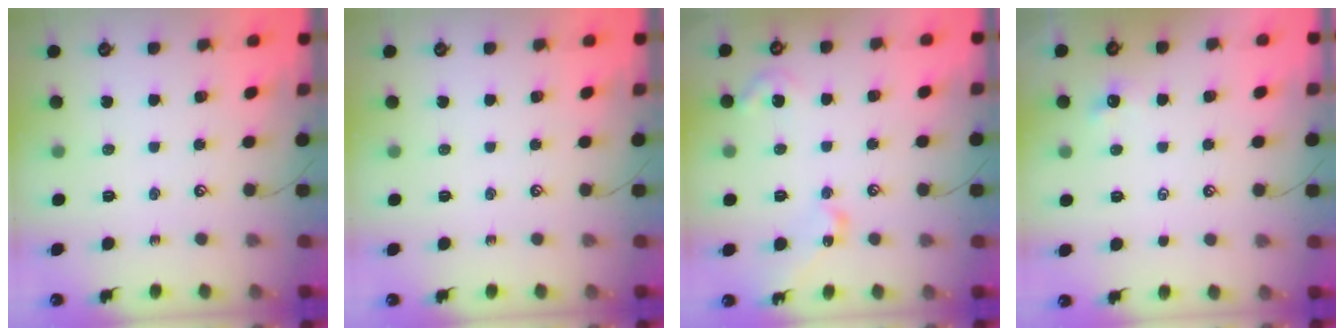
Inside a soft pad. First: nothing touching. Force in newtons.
{"total": 0.0}
{"total": 8.0, "press": 7.9, "slide": 0.7}
{"total": 1.0, "press": 0.9, "slide": 0.4}